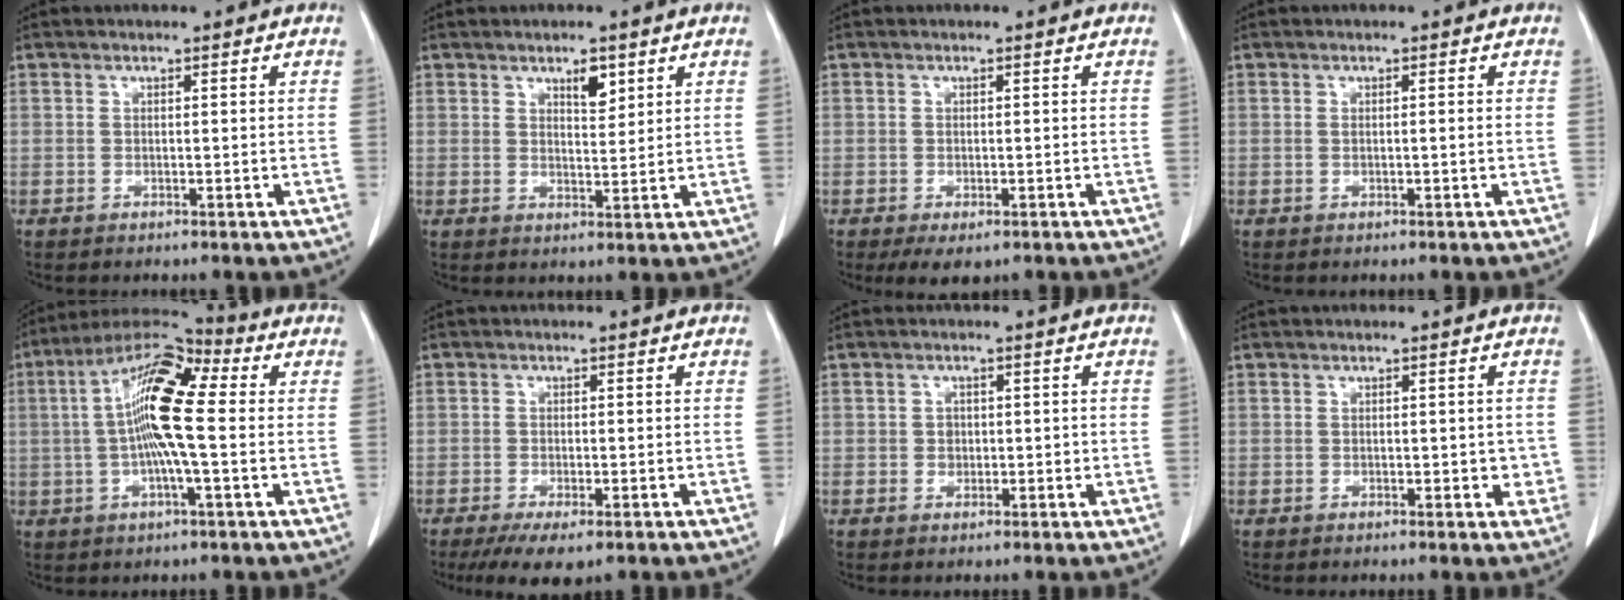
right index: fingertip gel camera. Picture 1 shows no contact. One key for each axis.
{"total": 3.3, "fx": 2.0, "fy": 1.2, "fz": 2.3, "tx": -0.037, "ty": -0.004, "tz": 0.035}
{"total": 2.9, "fx": -1.6, "fy": 1.6, "fz": 1.8, "tx": -0.022, "ty": -0.003, "tz": -0.015}
{"total": 0.7, "fx": 0.0, "fy": 0.1, "fz": 0.7, "tx": -0.016, "ty": 0.001, "tz": 0.003}
{"total": 13.5, "fx": 0.9, "fy": 2.4, "fz": 13.2, "tx": -0.251, "ty": 0.027, "tz": 0.003}
{"total": 5.4, "fx": -3.4, "fy": 1.8, "fz": 3.7, "tx": -0.056, "ty": -0.012, "tz": -0.053}
{"total": 1.7, "fx": 0.0, "fy": 1.5, "fz": 0.8, "tx": -0.011, "ty": 0.003, "tz": 0.002}
{"total": 2.5, "fx": -0.2, "fy": 1.5, "fz": 2.0, "tx": -0.015, "ty": 0.004, "tz": 0.001}